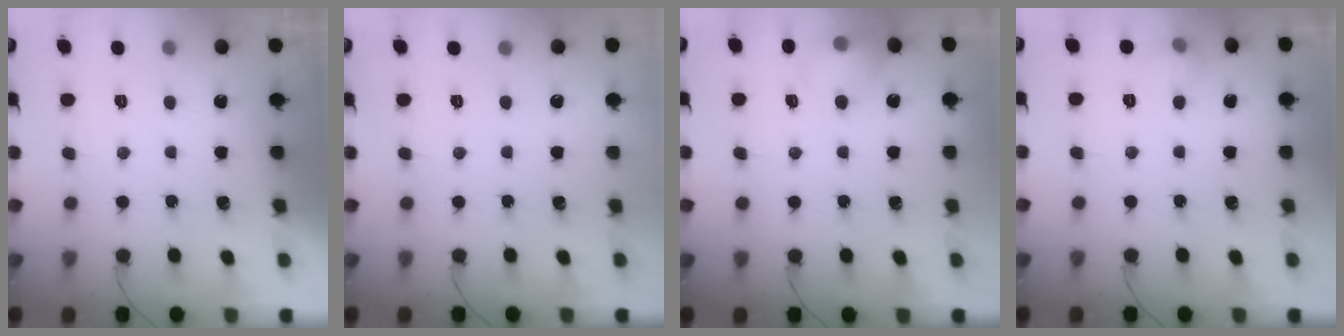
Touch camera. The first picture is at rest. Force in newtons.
{"total": 0.0}
{"total": 8.6, "press": 8.6, "slide": 1.2}
{"total": 6.4, "press": 5.6, "slide": 3.1}